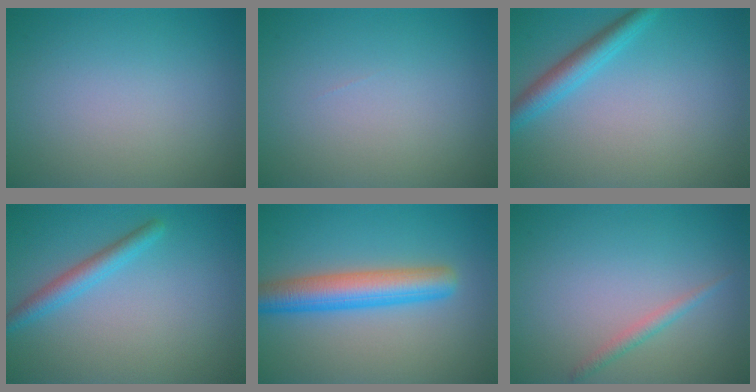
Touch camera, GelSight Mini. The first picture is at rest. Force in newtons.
{"total": 0.0}
{"total": 3.0, "press": 2.9, "slide": 0.2}
{"total": 2.3, "press": 2.3, "slide": 0.1}
{"total": 5.5, "press": 5.5, "slide": 0.1}
{"total": 1.2, "press": 1.2, "slide": 0.0}